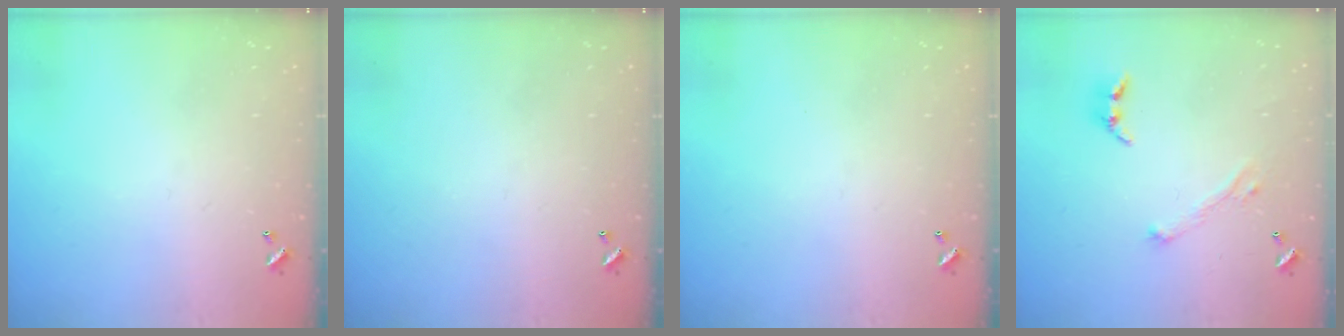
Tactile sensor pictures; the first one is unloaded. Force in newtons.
{"total": 0.0}
{"total": 0.0}
{"total": 2.9, "press": 2.8, "slide": 0.8}